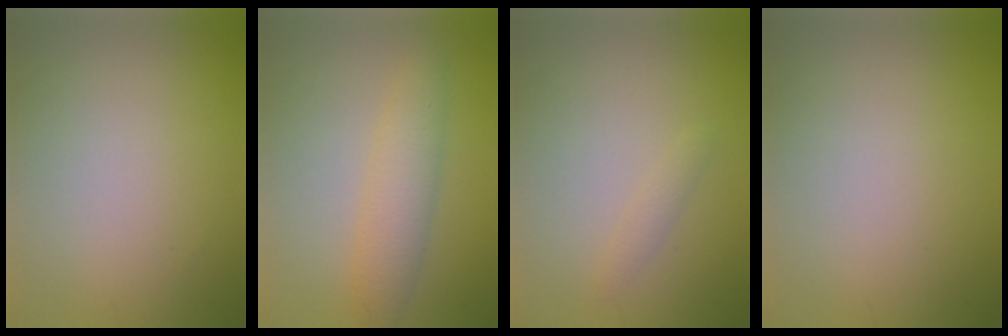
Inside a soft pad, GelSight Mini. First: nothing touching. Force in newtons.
{"total": 3.5, "press": 3.5, "slide": 0.1}
{"total": 1.0, "press": 1.0, "slide": 0.0}
{"total": 0.0}